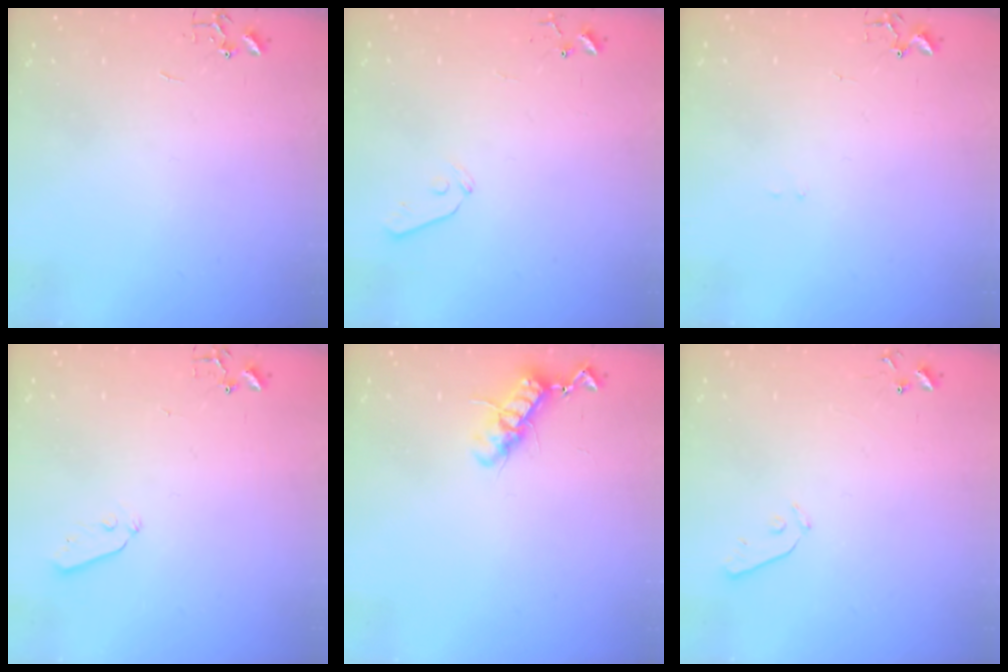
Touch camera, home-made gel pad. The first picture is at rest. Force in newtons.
{"total": 5.5, "press": 5.5, "slide": 0.5}
{"total": 6.8, "press": 6.8, "slide": 0.6}
{"total": 4.4, "press": 4.3, "slide": 0.8}
{"total": 11.1, "press": 11.1, "slide": 0.3}
{"total": 4.9, "press": 4.9, "slide": 0.5}